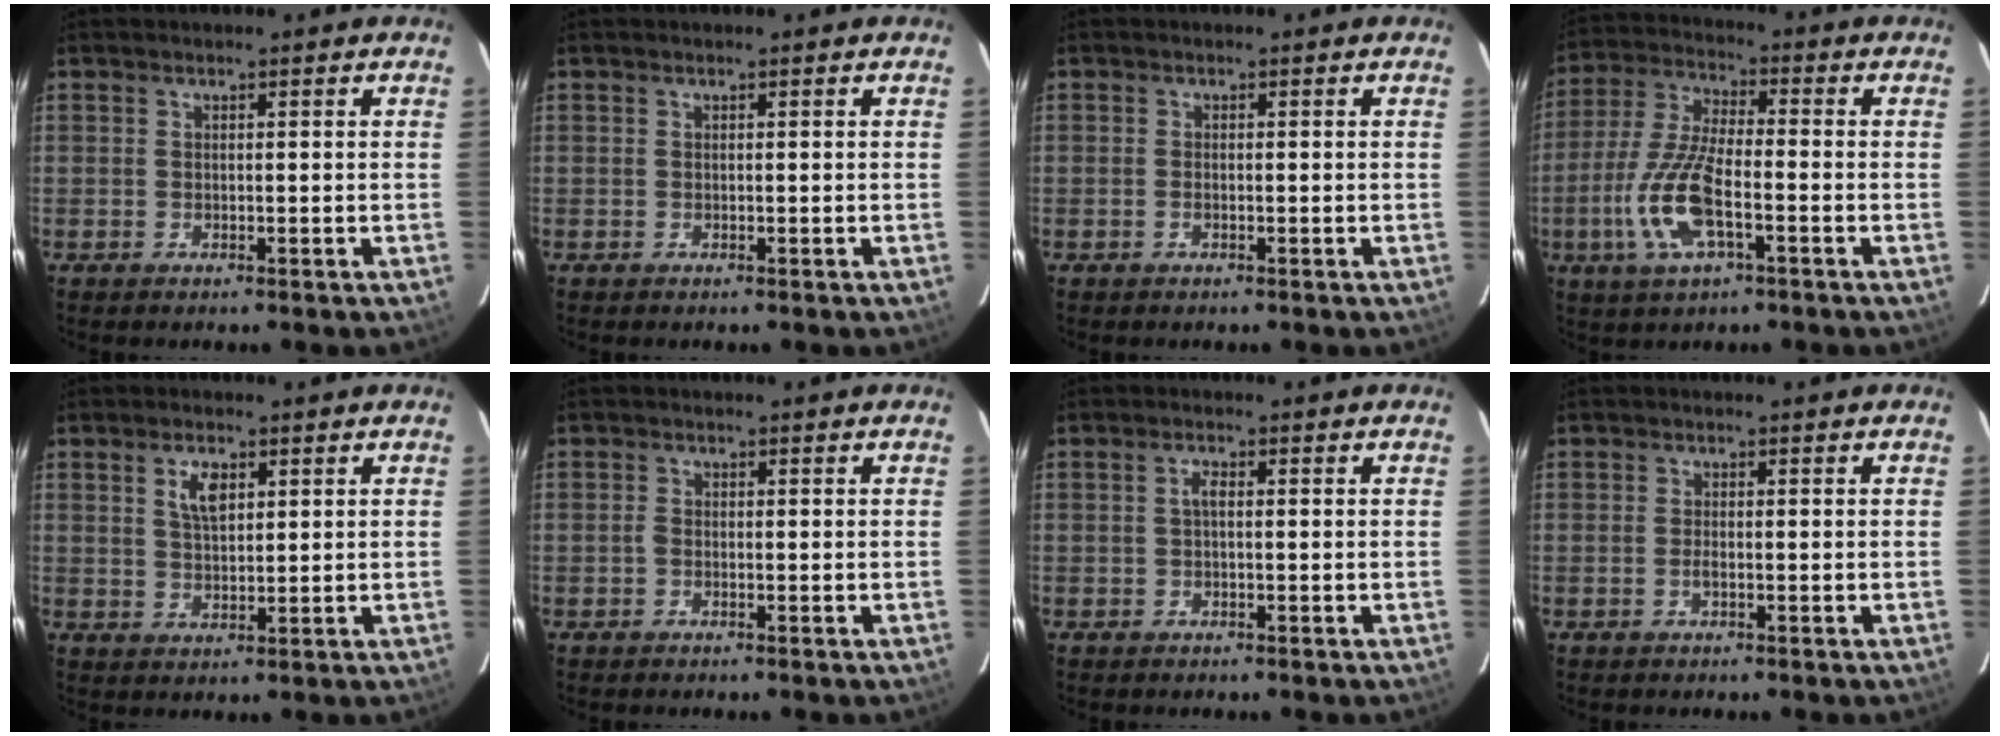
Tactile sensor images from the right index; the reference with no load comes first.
{"total": 0.0}
{"total": 0.9, "force": [-0.4, 0.5, 0.6], "torque": [-0.014, 0.000, -0.008]}
{"total": 12.8, "force": [-4.4, 4.2, 11.3], "torque": [-0.246, -0.005, -0.087]}
{"total": 4.4, "force": [1.8, 2.1, 3.3], "torque": [-0.059, 0.005, 0.035]}
{"total": 0.8, "force": [-0.4, 0.6, 0.4], "torque": [-0.008, 0.002, -0.010]}
{"total": 1.3, "force": [0.0, 0.5, 1.2], "torque": [-0.024, 0.006, -0.003]}
{"total": 1.0, "force": [-0.4, 0.3, 0.9], "torque": [-0.019, 0.000, -0.008]}